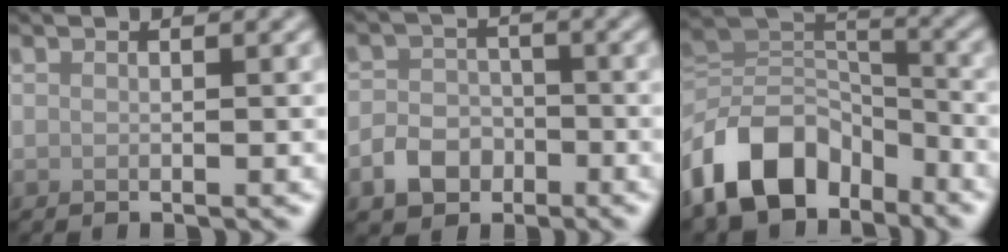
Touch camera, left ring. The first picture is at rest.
{"total": 3.5, "force": [-1.7, 2.7, 1.4], "torque": [-0.024, 0.000, -0.033]}
{"total": 10.5, "force": [-6.2, 6.5, 5.6], "torque": [-0.096, 0.002, -0.127]}